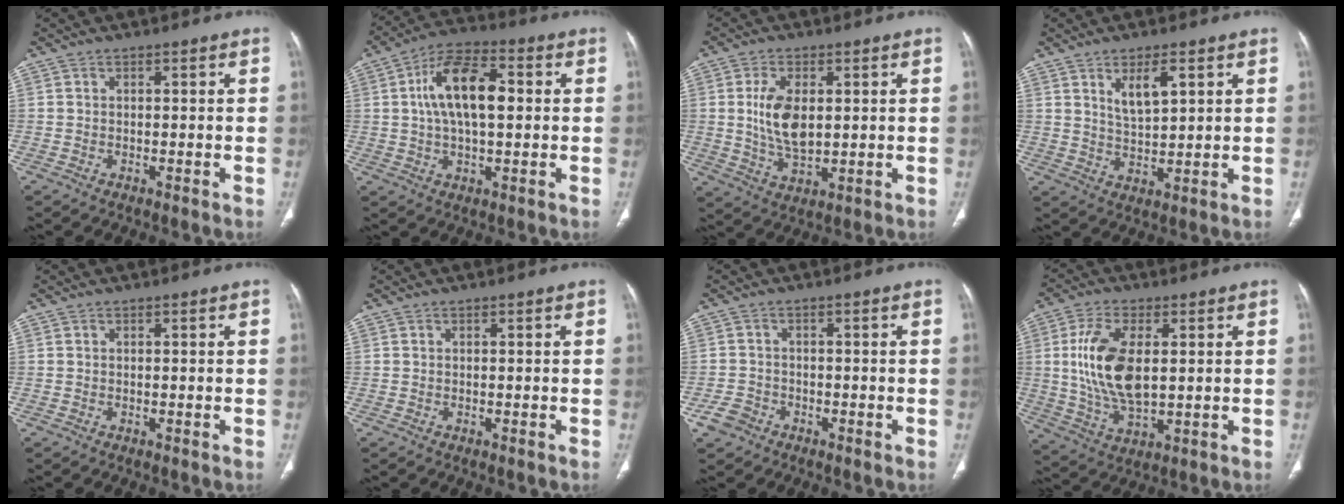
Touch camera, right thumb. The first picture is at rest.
{"total": 13.2, "force": [1.8, 6.4, 11.4], "torque": [-0.199, 0.018, 0.024]}
{"total": 9.0, "force": [1.2, 4.9, 7.5], "torque": [-0.140, -0.011, 0.031]}
{"total": 6.3, "force": [2.9, 2.4, 5.1], "torque": [-0.085, -0.021, 0.058]}
{"total": 0.0}
{"total": 0.0}
{"total": 3.3, "force": [-1.9, 2.5, 0.9], "torque": [-0.013, 0.013, -0.034]}
{"total": 13.8, "force": [1.9, 6.9, 11.8], "torque": [-0.237, -0.011, 0.042]}